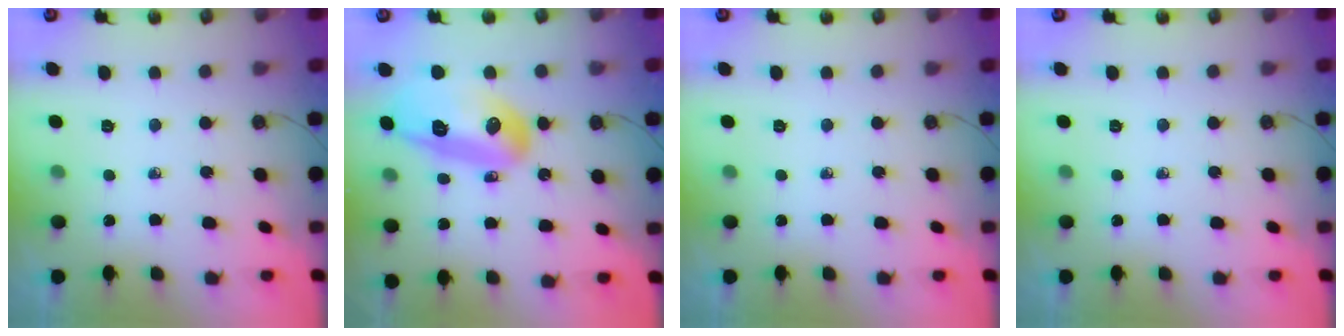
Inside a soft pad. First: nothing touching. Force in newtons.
{"total": 18.4, "press": 17.5, "slide": 5.6}
{"total": 0.0}
{"total": 0.0}